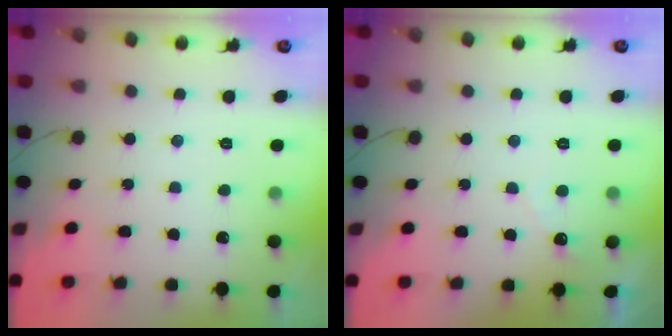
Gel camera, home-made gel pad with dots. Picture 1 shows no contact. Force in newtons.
{"total": 2.7, "press": 2.7, "slide": 0.1}